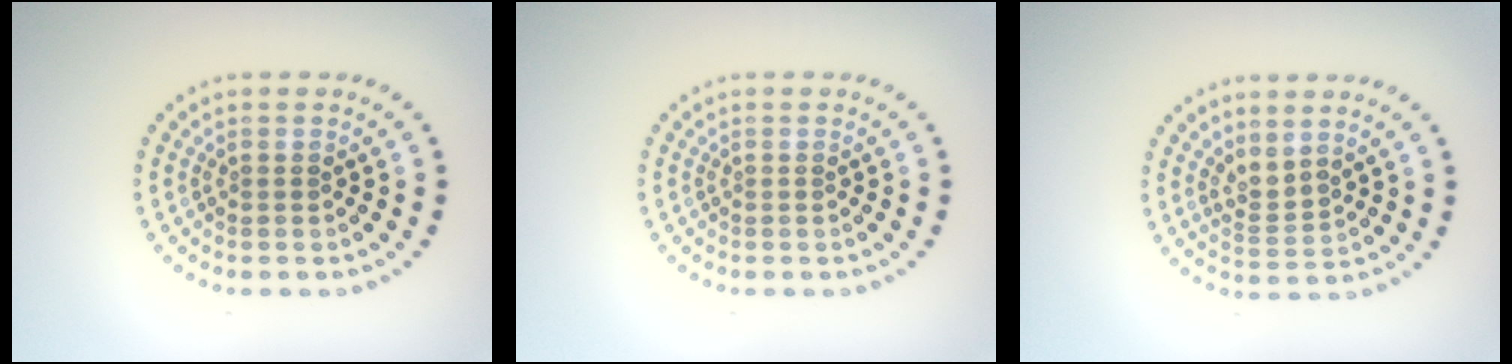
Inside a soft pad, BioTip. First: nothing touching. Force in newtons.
{"total": 0.0}
{"total": 2.1, "press": 1.4, "slide": 1.6}